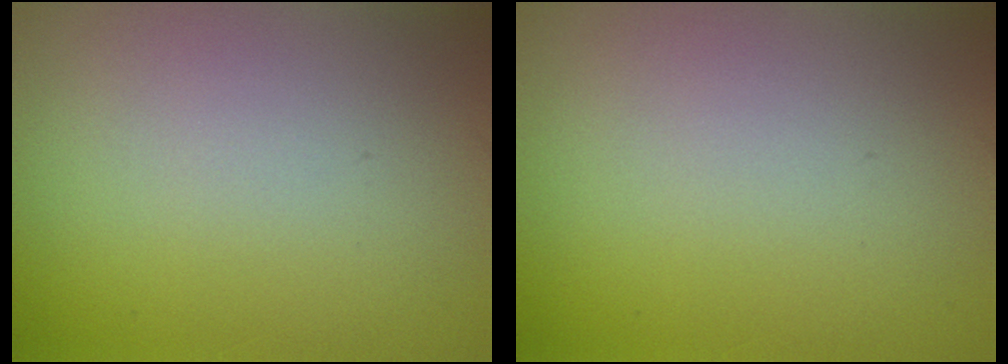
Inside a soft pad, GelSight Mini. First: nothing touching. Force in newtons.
{"total": 0.0}